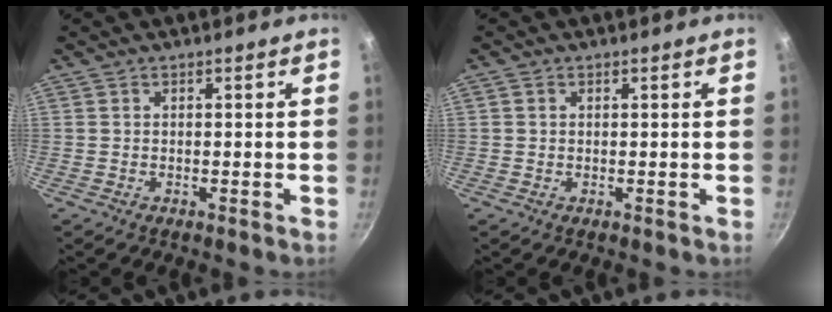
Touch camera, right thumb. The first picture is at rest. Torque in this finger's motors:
{"motor_torque": [-0.33, -0.41, -0.06, 0.45, 0.08]}